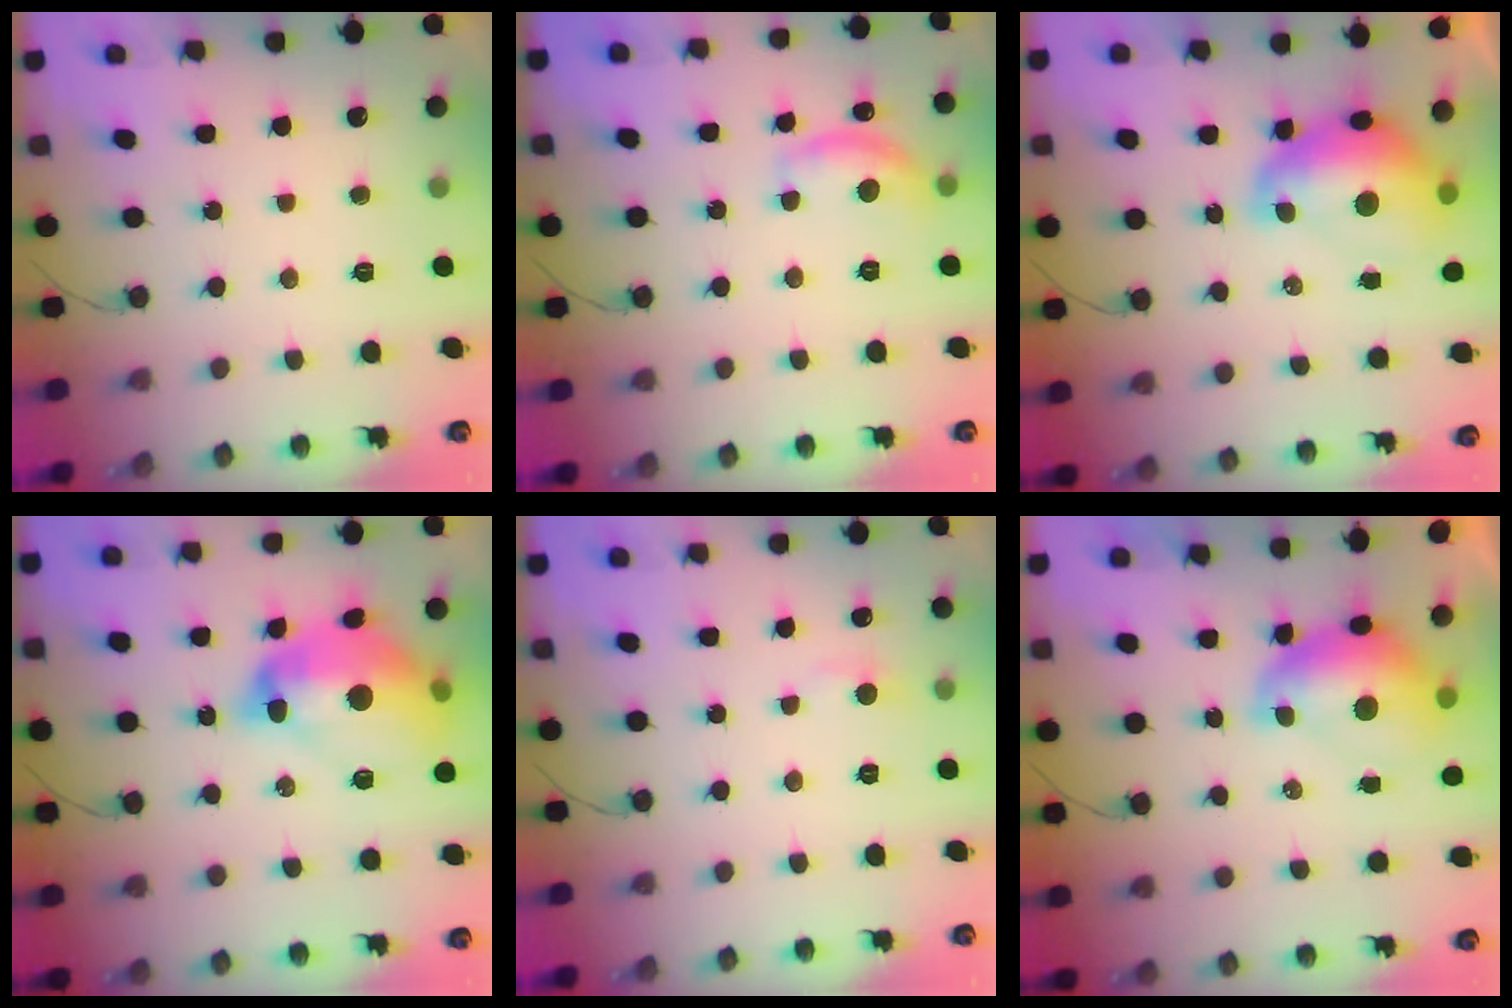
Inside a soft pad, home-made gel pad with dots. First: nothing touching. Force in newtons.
{"total": 12.1, "press": 12.0, "slide": 0.7}
{"total": 12.8, "press": 12.7, "slide": 1.1}
{"total": 17.3, "press": 17.2, "slide": 1.8}
{"total": 3.9, "press": 3.9, "slide": 0.5}
{"total": 9.1, "press": 9.0, "slide": 1.0}